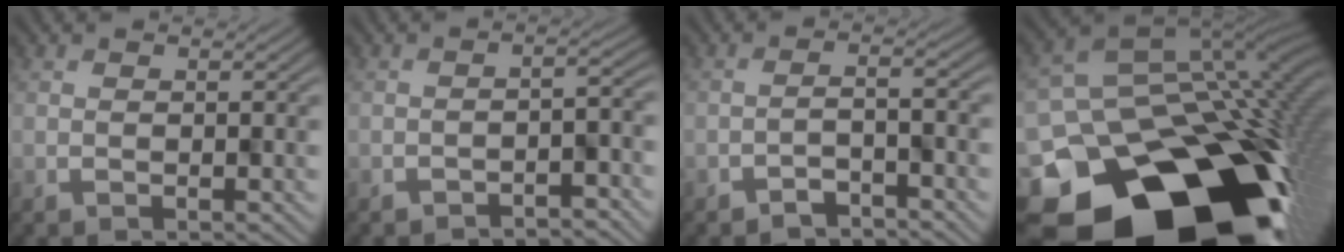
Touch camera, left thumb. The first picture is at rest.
{"total": 4.2, "force": [-3.6, 0.8, 2.1], "torque": [-0.024, 0.001, -0.055]}
{"total": 2.8, "force": [-2.6, 0.4, 1.1], "torque": [-0.016, 0.006, -0.044]}
{"total": 21.3, "force": [-9.5, 14.9, 11.8], "torque": [-0.216, -0.062, -0.111]}